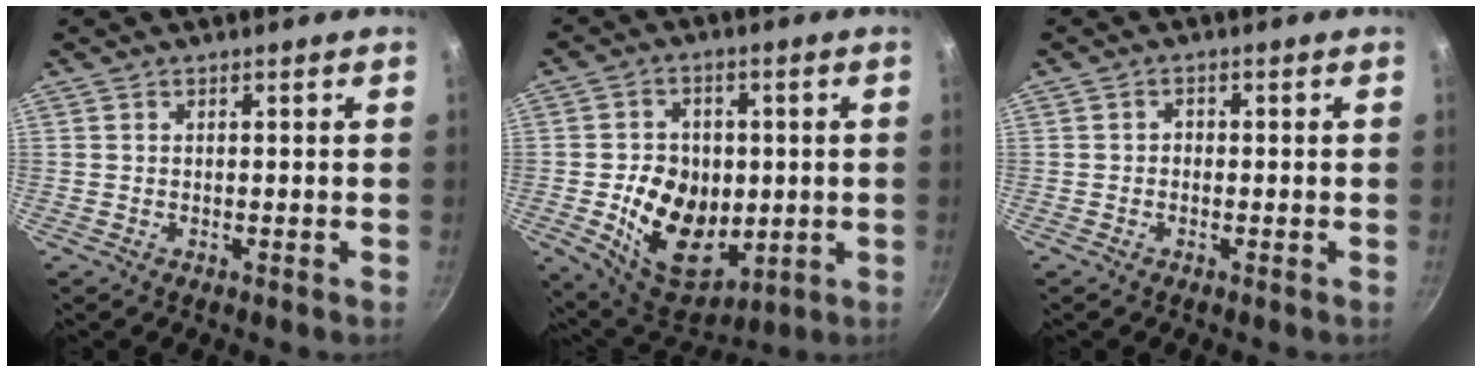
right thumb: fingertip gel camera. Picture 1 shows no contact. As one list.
[{"total": 16.3, "force": [-1.7, 11.8, 11.1], "torque": [-0.141, -0.005, -0.011]}, {"total": 1.0, "force": [-0.4, 0.9, 0.4], "torque": [-0.003, 0.004, -0.009]}]